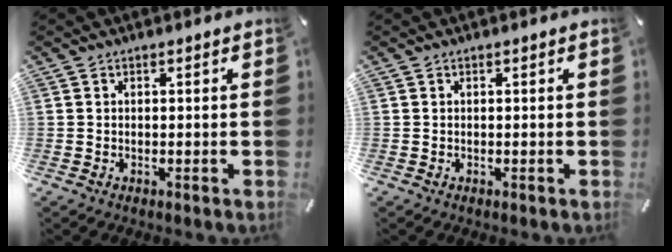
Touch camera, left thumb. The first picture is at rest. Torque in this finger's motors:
{"motor_torque": [-0.27, -0.10, -0.07, 0.01, -0.01]}